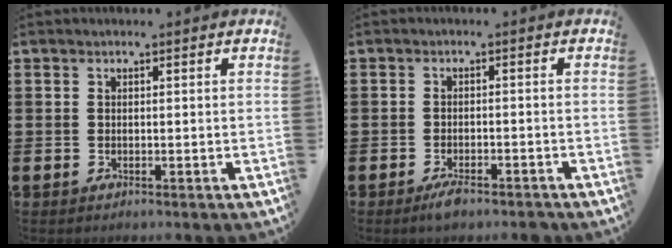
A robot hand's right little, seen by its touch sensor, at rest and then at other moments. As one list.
[{"total": 2.1, "force": [-1.5, 0.6, 1.4], "torque": [-0.017, 0.002, -0.032]}]